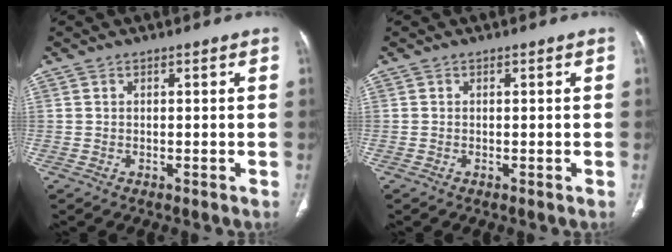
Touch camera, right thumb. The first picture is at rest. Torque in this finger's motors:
{"motor_torque": [-0.18, 0.69, 0.26, 0.71, 0.19]}